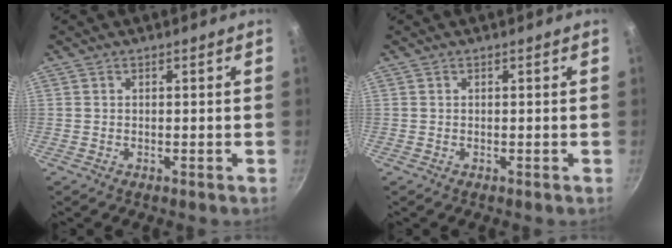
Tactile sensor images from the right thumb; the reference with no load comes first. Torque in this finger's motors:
{"motor_torque": [0.00, 0.00, 0.09, -0.09, 0.03]}